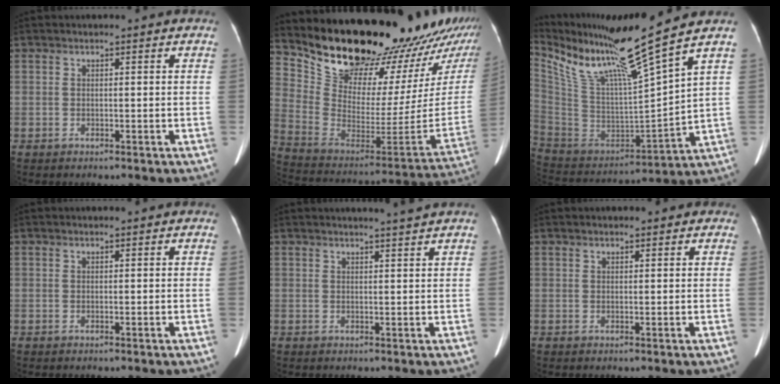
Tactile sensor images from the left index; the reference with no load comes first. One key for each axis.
{"total": 27.2, "fx": 24.0, "fy": 6.0, "fz": 11.2, "tx": -0.181, "ty": -0.108, "tz": 0.340}
{"total": 17.6, "fx": 13.1, "fy": -1.2, "fz": 11.7, "tx": -0.226, "ty": -0.013, "tz": 0.251}
{"total": 0.0}
{"total": 3.2, "fx": 2.8, "fy": -1.0, "fz": 1.1, "tx": -0.015, "ty": -0.005, "tz": 0.035}
{"total": 2.0, "fx": 1.6, "fy": 0.7, "fz": 1.0, "tx": -0.013, "ty": 0.018, "tz": 0.018}